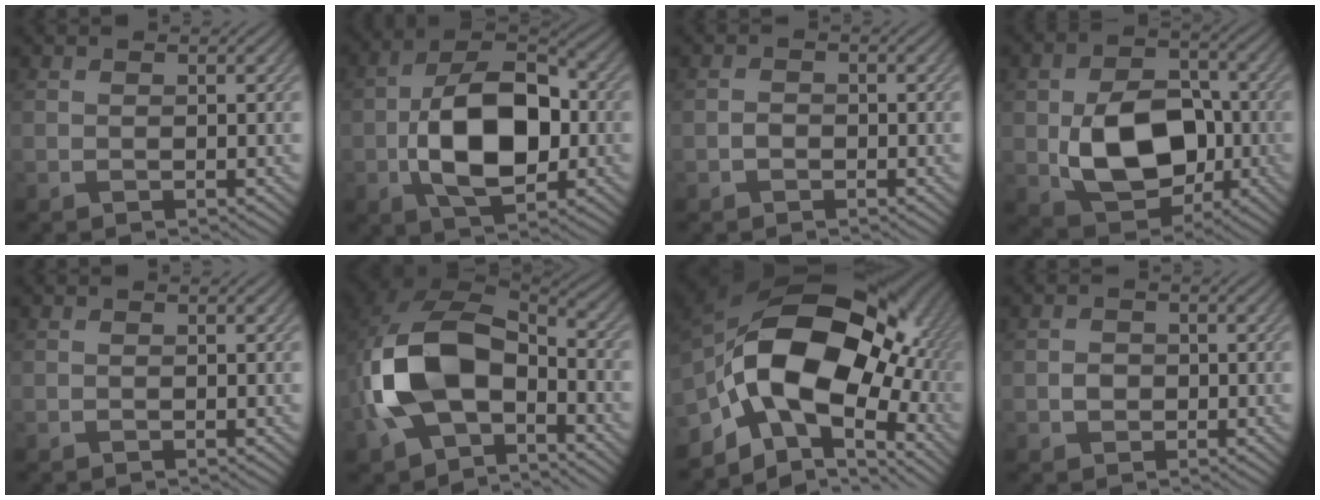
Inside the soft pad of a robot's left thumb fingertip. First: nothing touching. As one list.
[{"total": 12.9, "force": [-2.1, 7.6, 10.2], "torque": [-0.186, 0.002, -0.042]}, {"total": 1.2, "force": [-0.6, 1.0, 0.5], "torque": [-0.007, 0.001, -0.015]}, {"total": 11.9, "force": [-2.2, 8.2, 8.3], "torque": [-0.163, -0.012, -0.033]}, {"total": 0.0}, {"total": 14.7, "force": [-3.5, 9.5, 10.6], "torque": [-0.241, -0.011, -0.069]}, {"total": 18.0, "force": [-2.6, 11.7, 13.4], "torque": [-0.235, -0.004, -0.049]}, {"total": 1.7, "force": [-0.3, 1.5, 0.6], "torque": [-0.009, -0.002, -0.010]}]